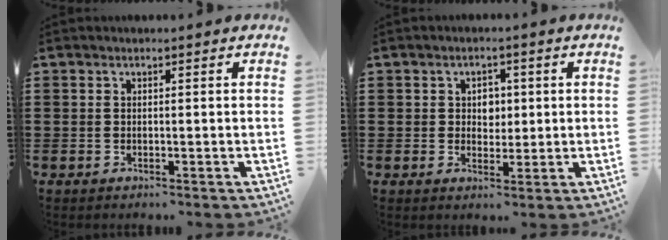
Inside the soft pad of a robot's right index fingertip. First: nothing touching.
{"total": 2.7, "force": [0.5, 2.2, 1.5], "torque": [-0.027, 0.007, 0.004]}